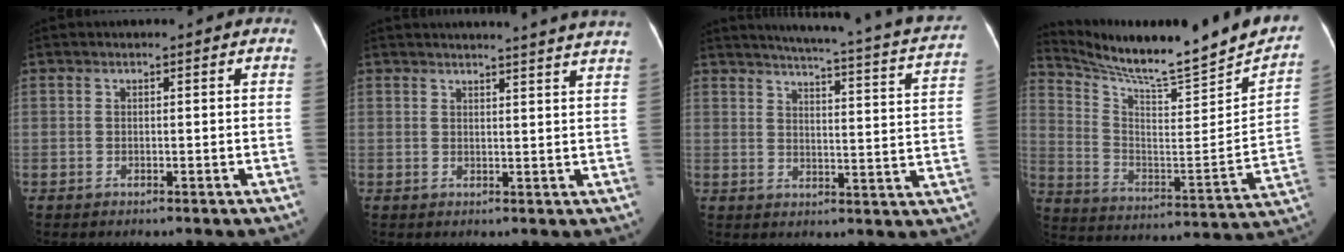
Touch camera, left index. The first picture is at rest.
{"total": 14.5, "force": [13.8, -1.1, 4.2], "torque": [-0.056, -0.047, 0.147]}
{"total": 21.9, "force": [19.3, 0.6, 10.3], "torque": [-0.139, -0.052, 0.219]}
{"total": 23.9, "force": [20.8, 1.0, 11.7], "torque": [-0.193, -0.067, 0.307]}